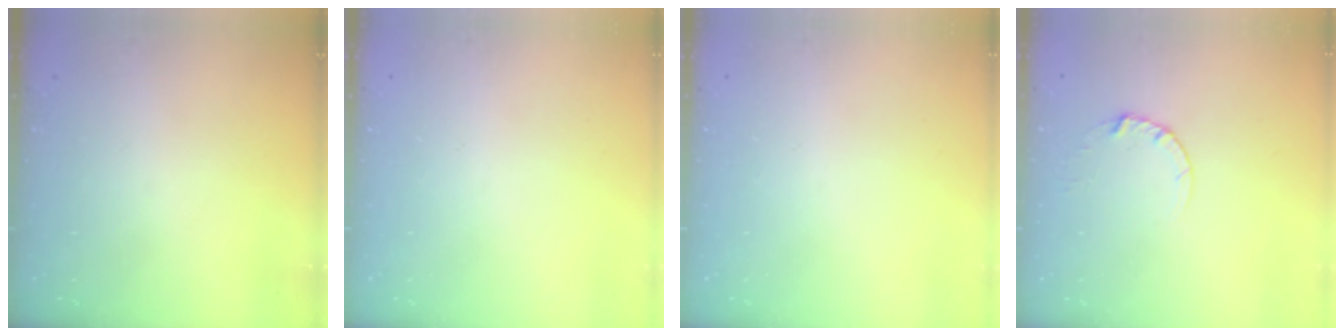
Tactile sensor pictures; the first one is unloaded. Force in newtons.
{"total": 0.0}
{"total": 0.0}
{"total": 2.7, "press": 2.7, "slide": 0.2}